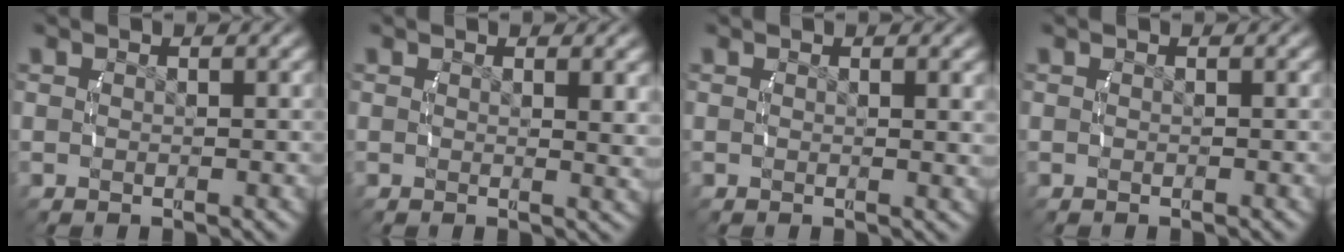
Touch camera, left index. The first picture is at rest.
{"total": 1.1, "force": [0.6, -0.2, 0.9], "torque": [-0.017, -0.012, 0.011]}
{"total": 0.6, "force": [0.3, -0.2, 0.5], "torque": [-0.013, -0.006, 0.006]}
{"total": 0.0}